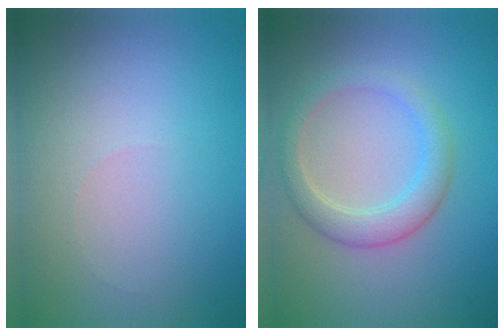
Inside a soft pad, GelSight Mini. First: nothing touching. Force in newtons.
{"total": 2.8, "press": 2.8, "slide": 0.2}